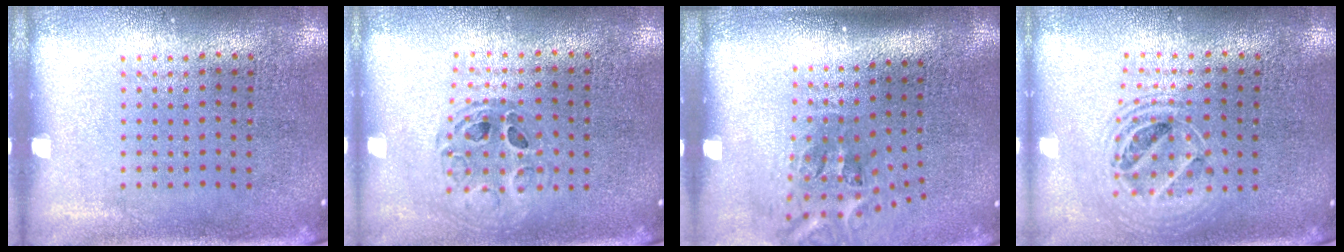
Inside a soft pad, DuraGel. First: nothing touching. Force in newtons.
{"total": 0.8, "press": 0.8, "slide": 0.1}
{"total": 2.3, "press": 1.3, "slide": 1.9}
{"total": 1.8, "press": 1.5, "slide": 1.1}